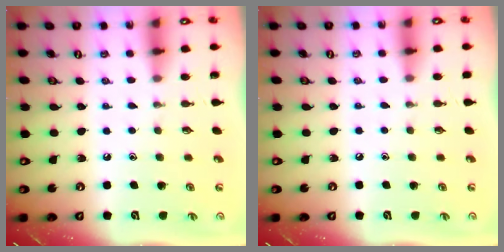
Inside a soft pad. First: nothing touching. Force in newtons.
{"total": 1.0, "press": 1.0, "slide": 0.2}